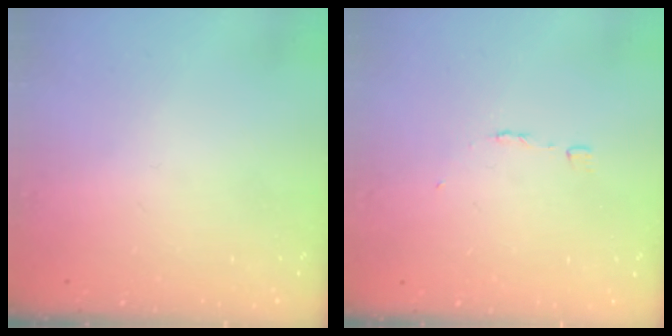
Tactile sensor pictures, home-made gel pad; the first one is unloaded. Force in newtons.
{"total": 2.7, "press": 2.7, "slide": 0.2}